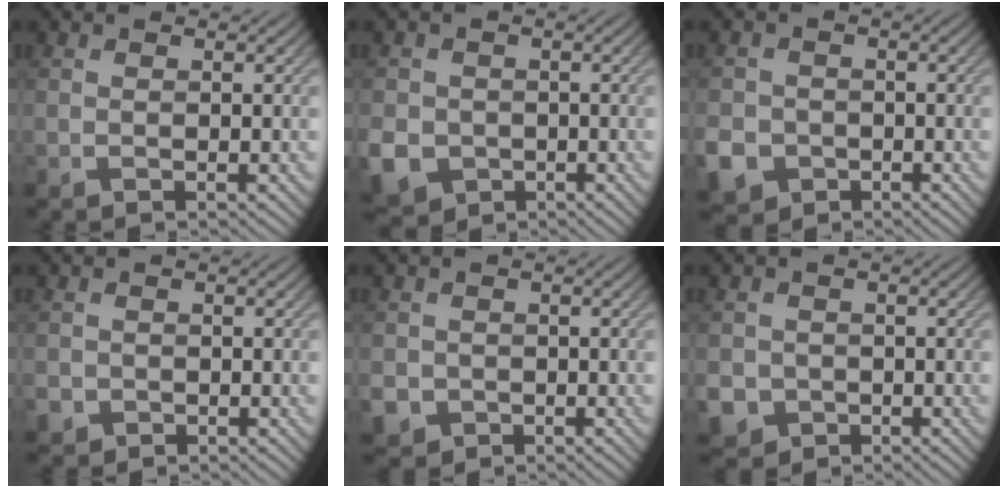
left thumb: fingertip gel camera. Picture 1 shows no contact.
{"total": 6.4, "force": [-2.1, 5.5, 2.5], "torque": [-0.078, -0.026, -0.045]}
{"total": 6.0, "force": [-2.6, 5.0, 1.9], "torque": [-0.054, -0.020, -0.058]}
{"total": 1.8, "force": [-0.8, 1.6, 0.3], "torque": [-0.005, -0.010, -0.018]}
{"total": 3.3, "force": [-1.3, 2.9, 0.9], "torque": [-0.025, -0.016, -0.027]}
{"total": 4.7, "force": [-1.8, 4.1, 1.3], "torque": [-0.036, -0.017, -0.040]}